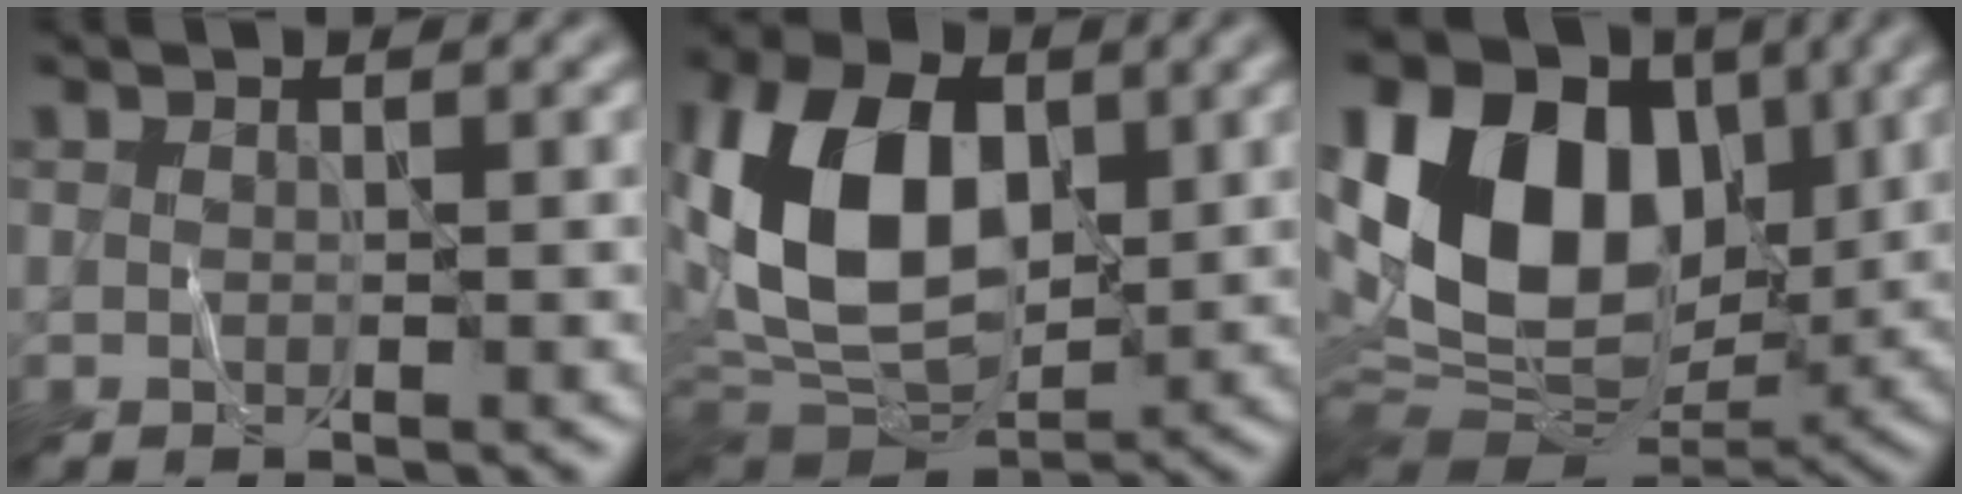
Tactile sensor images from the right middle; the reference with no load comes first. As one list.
[{"total": 12.1, "force": [2.1, 8.1, 8.7], "torque": [-0.180, 0.005, 0.035]}, {"total": 17.1, "force": [4.0, 11.8, 11.7], "torque": [-0.206, 0.024, 0.067]}]